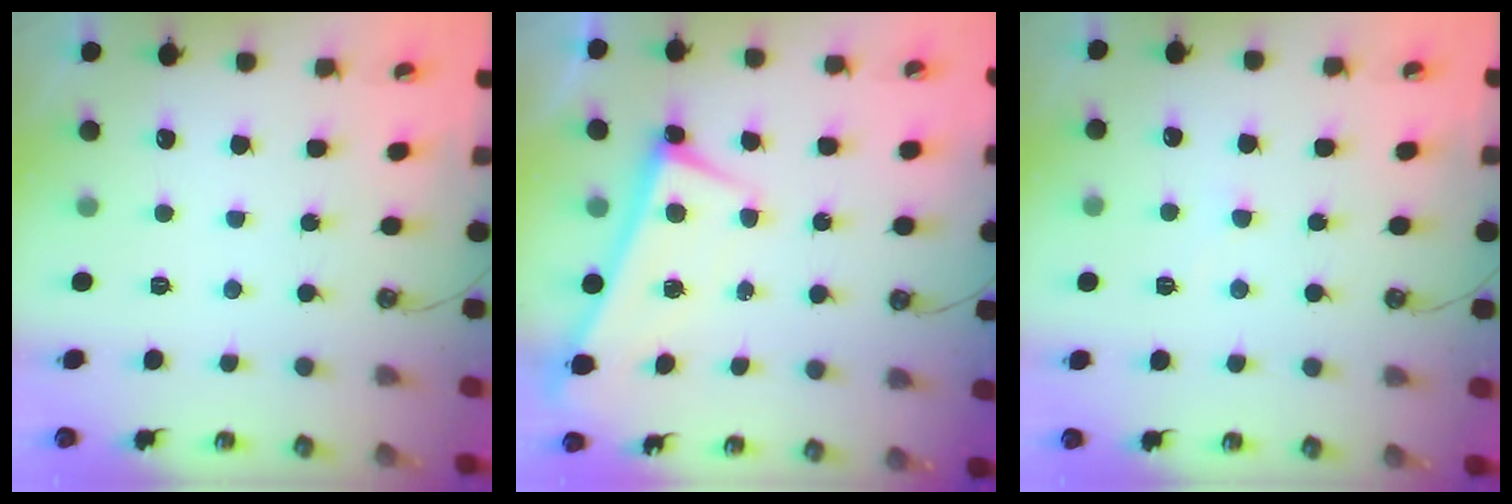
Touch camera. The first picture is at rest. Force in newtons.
{"total": 0.8, "press": 0.6, "slide": 0.5}
{"total": 5.6, "press": 5.6, "slide": 0.3}